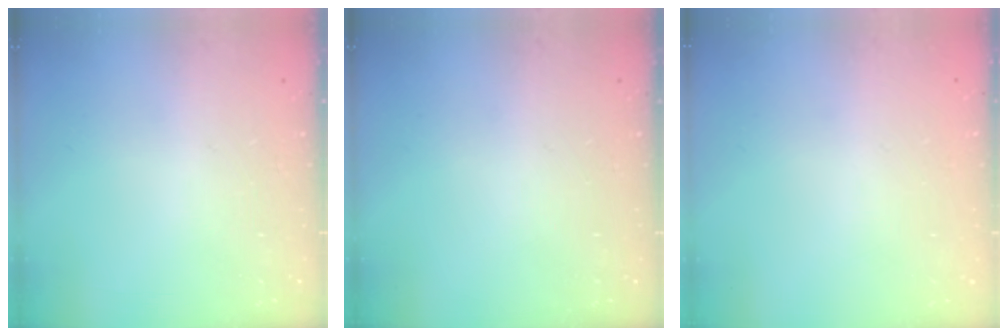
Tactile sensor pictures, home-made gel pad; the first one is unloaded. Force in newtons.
{"total": 0.0}
{"total": 0.0}